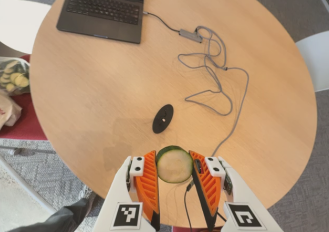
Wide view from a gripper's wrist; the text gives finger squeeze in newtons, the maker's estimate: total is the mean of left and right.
{"total": 11.4, "left": 11.3, "right": 11.6}